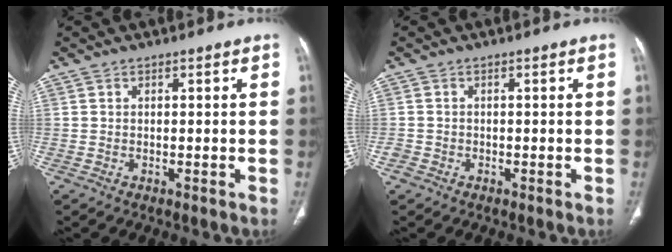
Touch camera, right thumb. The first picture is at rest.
{"total": 1.4, "force": [-0.8, 1.1, 0.3], "torque": [-0.007, 0.004, -0.017]}